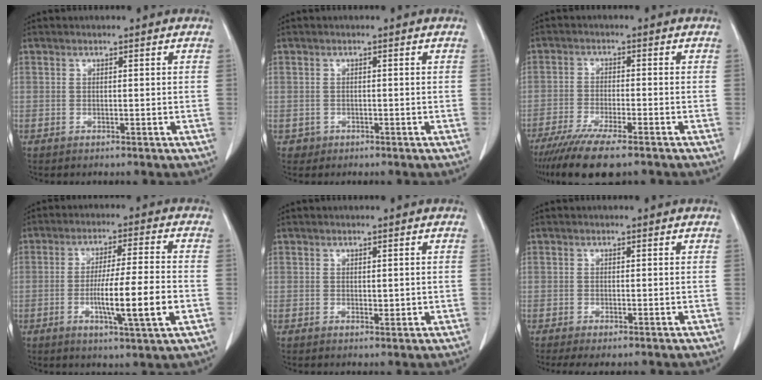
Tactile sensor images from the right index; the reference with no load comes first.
{"total": 1.0, "force": [-0.6, 0.9, -0.1], "torque": [-0.001, 0.004, -0.009]}
{"total": 10.4, "force": [-8.0, 1.2, 6.6], "torque": [-0.104, -0.023, -0.127]}
{"total": 10.8, "force": [-2.8, -0.1, 10.4], "torque": [-0.176, -0.011, -0.050]}
{"total": 1.0, "force": [0.1, 0.6, 0.7], "torque": [-0.006, -0.002, 0.004]}
{"total": 2.7, "force": [-1.9, 0.6, 1.7], "torque": [-0.024, -0.007, -0.027]}